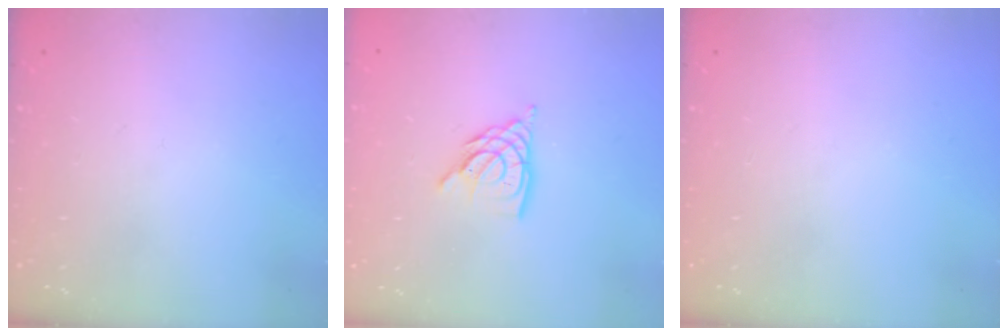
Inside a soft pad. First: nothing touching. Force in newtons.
{"total": 9.0, "press": 8.9, "slide": 1.2}
{"total": 0.0}